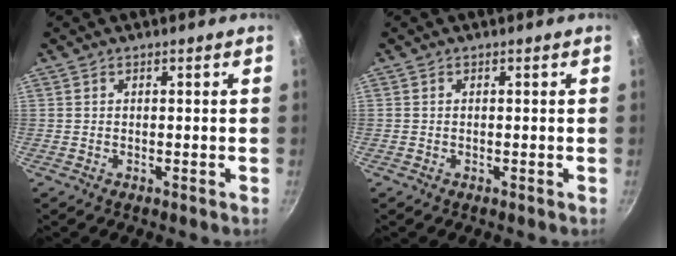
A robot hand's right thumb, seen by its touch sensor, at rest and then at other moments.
{"total": 0.0}